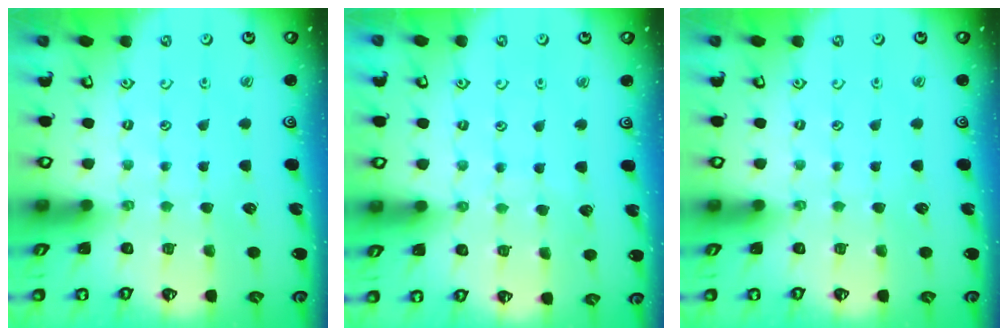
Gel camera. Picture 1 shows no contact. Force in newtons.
{"total": 3.9, "press": 3.9, "slide": 0.4}
{"total": 0.0}